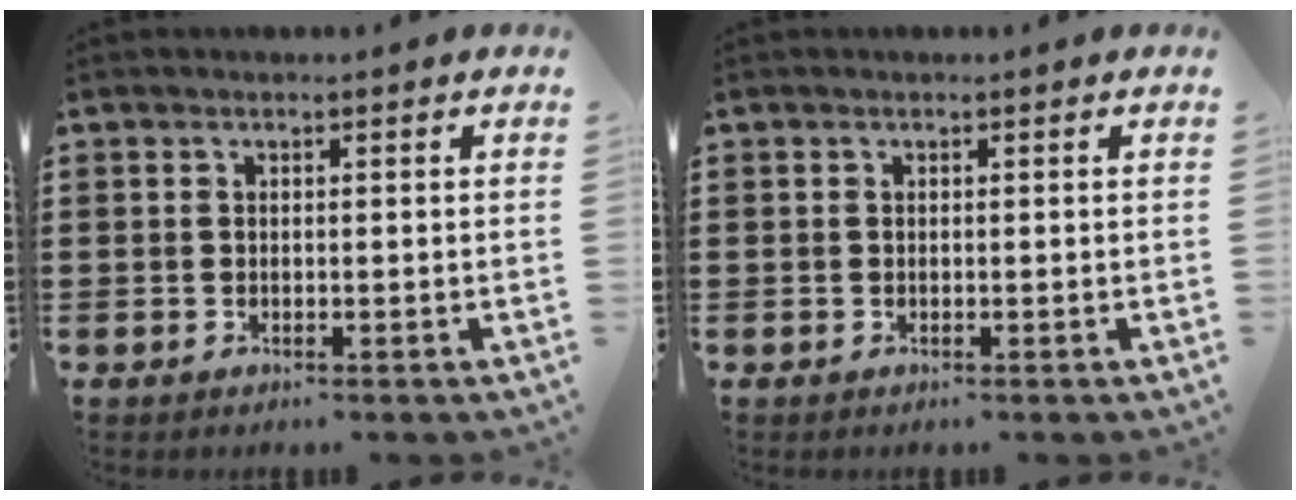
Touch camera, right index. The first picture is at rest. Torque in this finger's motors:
{"motor_torque": [0.24, 0.36, 0.01, 0.00]}